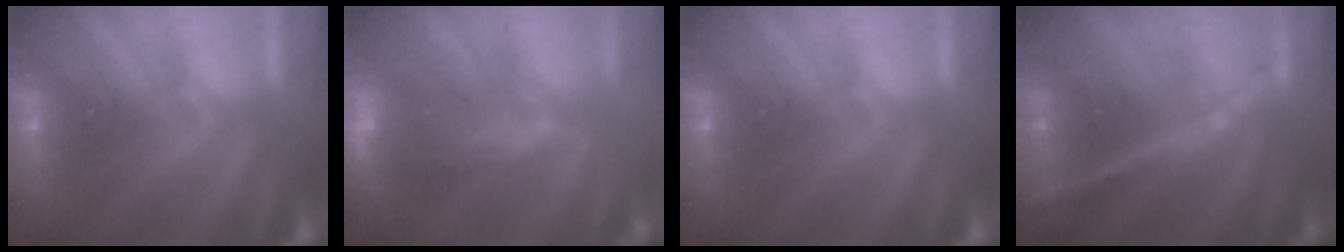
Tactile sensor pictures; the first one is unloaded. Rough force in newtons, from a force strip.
{"total": 8.1}
{"total": 0.0}
{"total": 2.4}